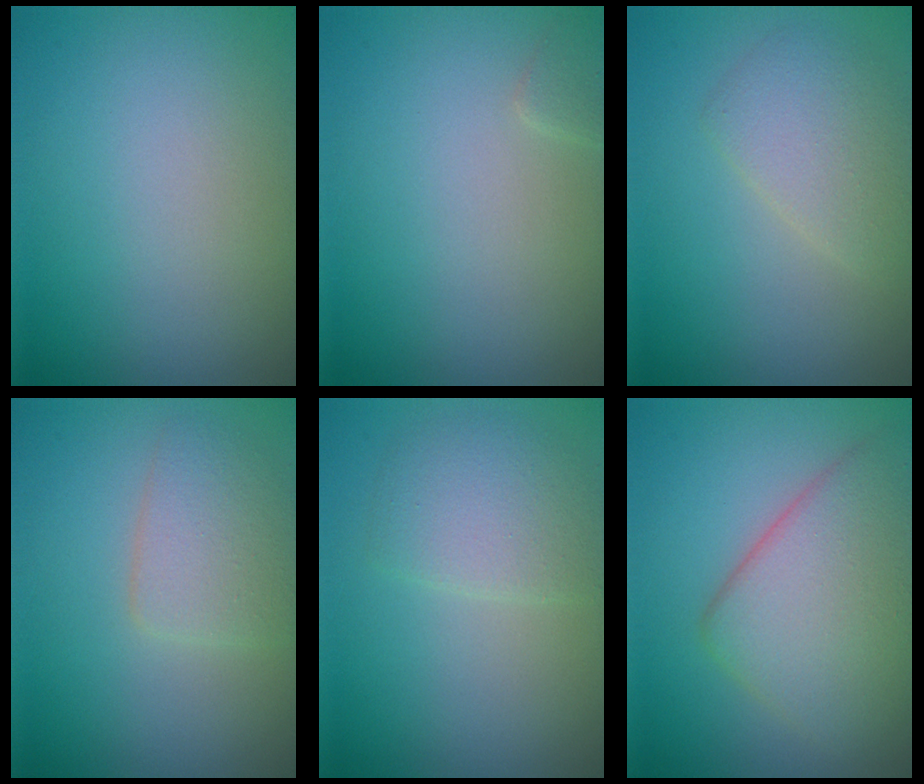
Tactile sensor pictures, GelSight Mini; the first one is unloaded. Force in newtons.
{"total": 0.8, "press": 0.8, "slide": 0.0}
{"total": 2.9, "press": 2.9, "slide": 0.1}
{"total": 2.9, "press": 2.9, "slide": 0.2}
{"total": 2.9, "press": 2.9, "slide": 0.1}
{"total": 6.6, "press": 6.6, "slide": 0.5}